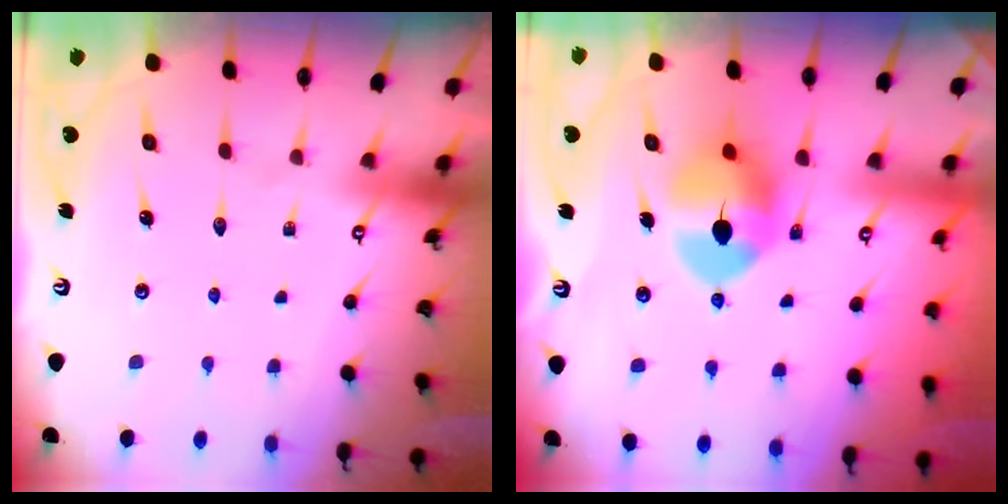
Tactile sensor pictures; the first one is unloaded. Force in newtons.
{"total": 9.4, "press": 9.4, "slide": 0.7}